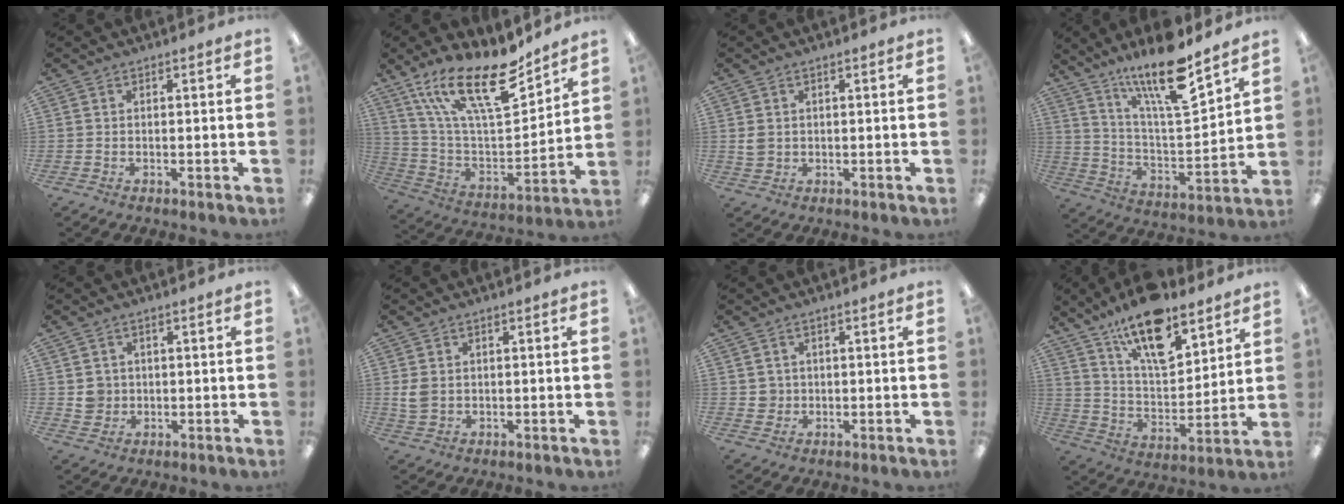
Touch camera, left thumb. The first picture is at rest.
{"total": 22.2, "force": [15.3, 7.2, 14.4], "torque": [-0.272, -0.097, 0.264]}
{"total": 2.6, "force": [0.7, 2.2, 1.3], "torque": [-0.027, 0.005, 0.012]}
{"total": 18.4, "force": [13.9, 4.2, 11.4], "torque": [-0.206, -0.086, 0.230]}
{"total": 3.6, "force": [0.7, 3.4, 0.6], "torque": [-0.012, 0.005, 0.012]}
{"total": 3.6, "force": [0.7, 2.8, 2.2], "torque": [-0.050, 0.001, 0.014]}
{"total": 2.5, "force": [0.6, 2.4, 0.3], "torque": [-0.004, 0.000, 0.009]}
{"total": 18.3, "force": [13.3, 7.0, 10.4], "torque": [-0.179, -0.071, 0.228]}